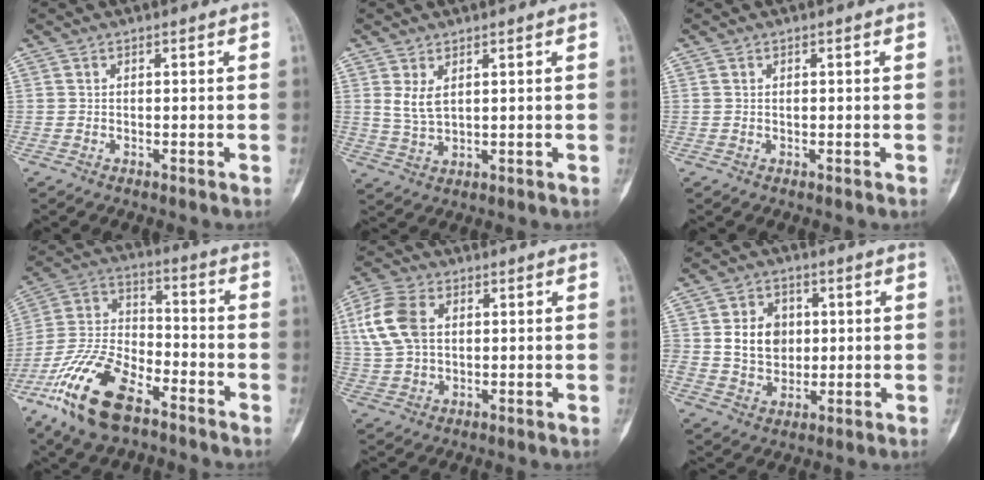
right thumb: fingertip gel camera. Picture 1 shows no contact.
{"total": 4.1, "force": [1.6, 2.0, 3.1], "torque": [-0.060, -0.011, 0.043]}
{"total": 0.0}
{"total": 18.2, "force": [-10.6, 8.2, 12.3], "torque": [-0.245, 0.049, -0.206]}
{"total": 10.7, "force": [2.4, 7.3, 7.5], "torque": [-0.159, 0.010, 0.045]}
{"total": 9.5, "force": [1.3, 7.6, 5.4], "torque": [-0.057, -0.004, 0.026]}